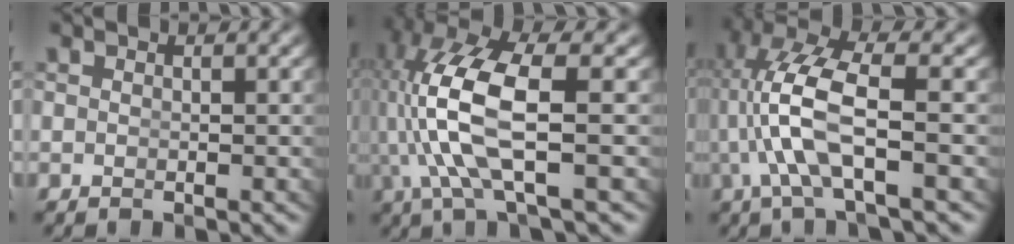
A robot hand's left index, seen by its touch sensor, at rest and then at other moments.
{"total": 8.1, "force": [0.8, 2.9, 7.5], "torque": [-0.170, -0.015, 0.025]}
{"total": 5.9, "force": [0.2, 1.7, 5.6], "torque": [-0.132, -0.007, 0.008]}